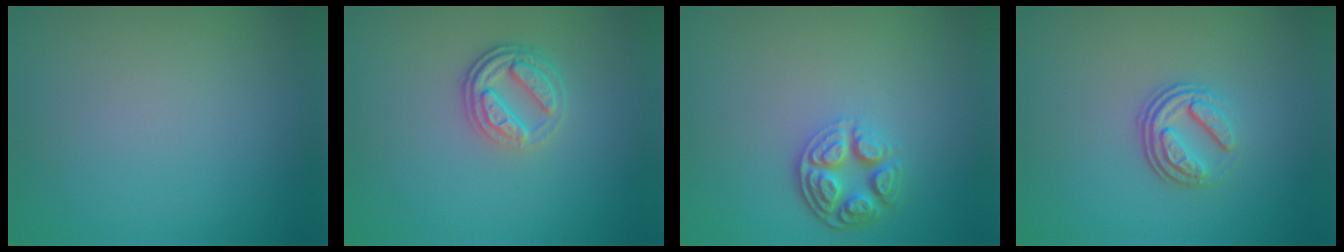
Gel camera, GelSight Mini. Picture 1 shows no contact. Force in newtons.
{"total": 3.4, "press": 2.7, "slide": 2.1}
{"total": 3.9, "press": 3.1, "slide": 2.4}
{"total": 3.5, "press": 2.5, "slide": 2.4}